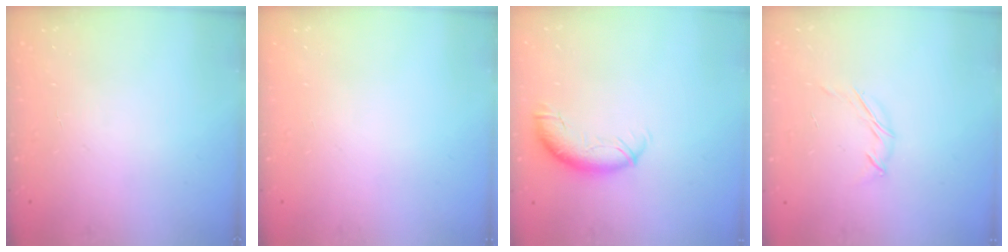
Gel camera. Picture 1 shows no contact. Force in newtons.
{"total": 0.0}
{"total": 9.8, "press": 9.5, "slide": 2.3}
{"total": 3.9, "press": 3.7, "slide": 1.0}